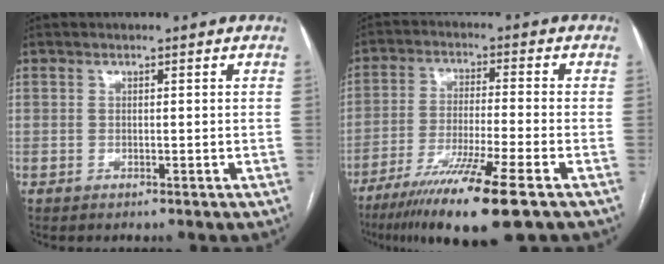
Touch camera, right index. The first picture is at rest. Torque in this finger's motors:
{"motor_torque": [1.23, -0.54, 0.94, 0.21]}